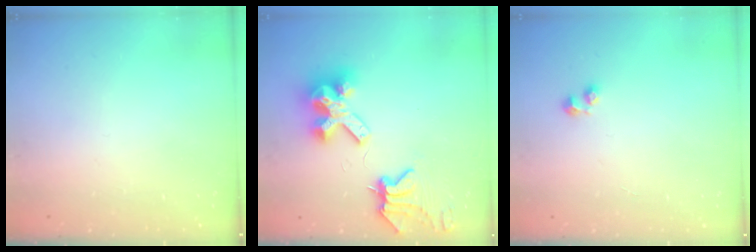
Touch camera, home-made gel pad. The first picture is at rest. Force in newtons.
{"total": 11.6, "press": 11.5, "slide": 0.9}
{"total": 1.7, "press": 1.6, "slide": 0.6}